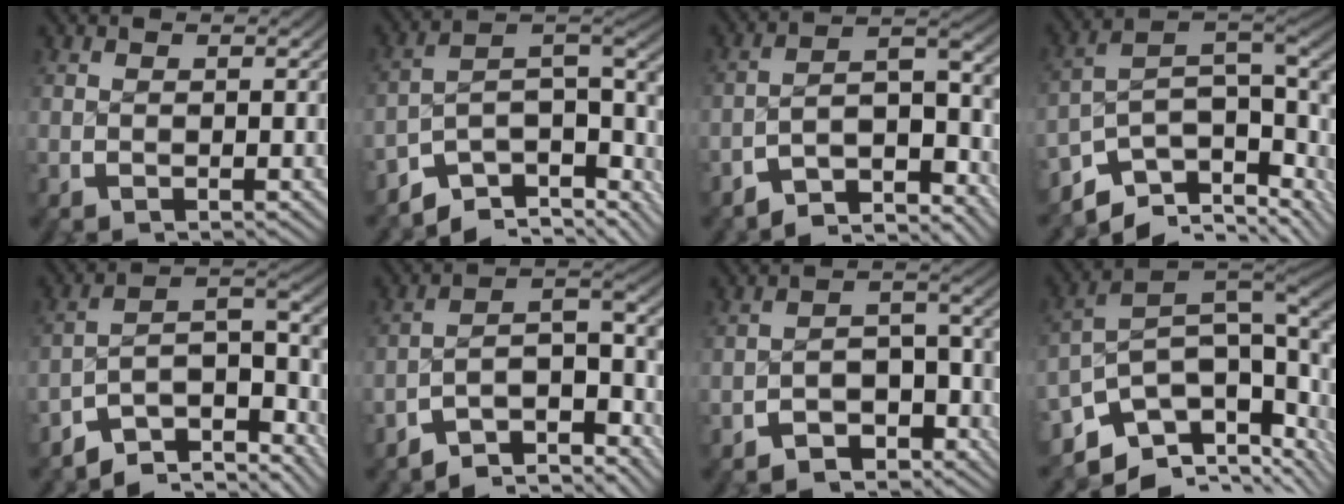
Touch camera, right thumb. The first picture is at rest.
{"total": 12.1, "force": [-5.2, 6.7, 8.6], "torque": [-0.153, -0.021, -0.083]}
{"total": 8.6, "force": [-5.4, 4.3, 5.2], "torque": [-0.088, -0.025, -0.089]}
{"total": 13.5, "force": [-5.8, 7.7, 9.5], "torque": [-0.171, -0.026, -0.085]}
{"total": 10.6, "force": [-5.2, 5.6, 7.3], "torque": [-0.131, -0.023, -0.085]}
{"total": 9.5, "force": [-5.5, 4.9, 6.0], "torque": [-0.107, -0.029, -0.089]}
{"total": 6.9, "force": [-4.5, 4.4, 2.7], "torque": [-0.035, -0.025, -0.070]}
{"total": 16.7, "force": [-3.8, 10.7, 12.2], "torque": [-0.218, -0.017, -0.069]}